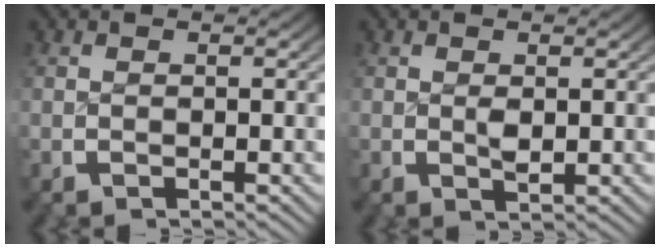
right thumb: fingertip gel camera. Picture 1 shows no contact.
{"total": 1.2, "force": [0.2, 0.7, 1.0], "torque": [-0.017, -0.008, 0.009]}